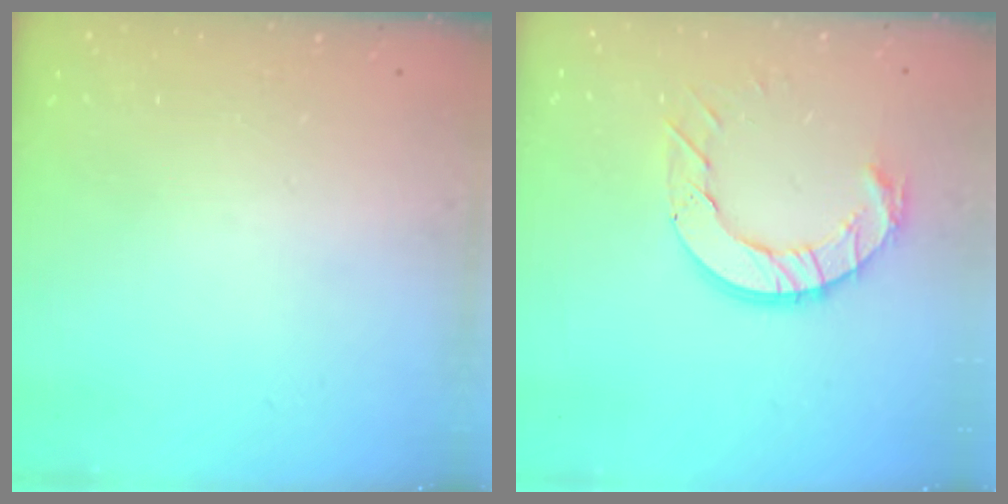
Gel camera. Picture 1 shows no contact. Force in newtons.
{"total": 11.0, "press": 10.9, "slide": 1.1}